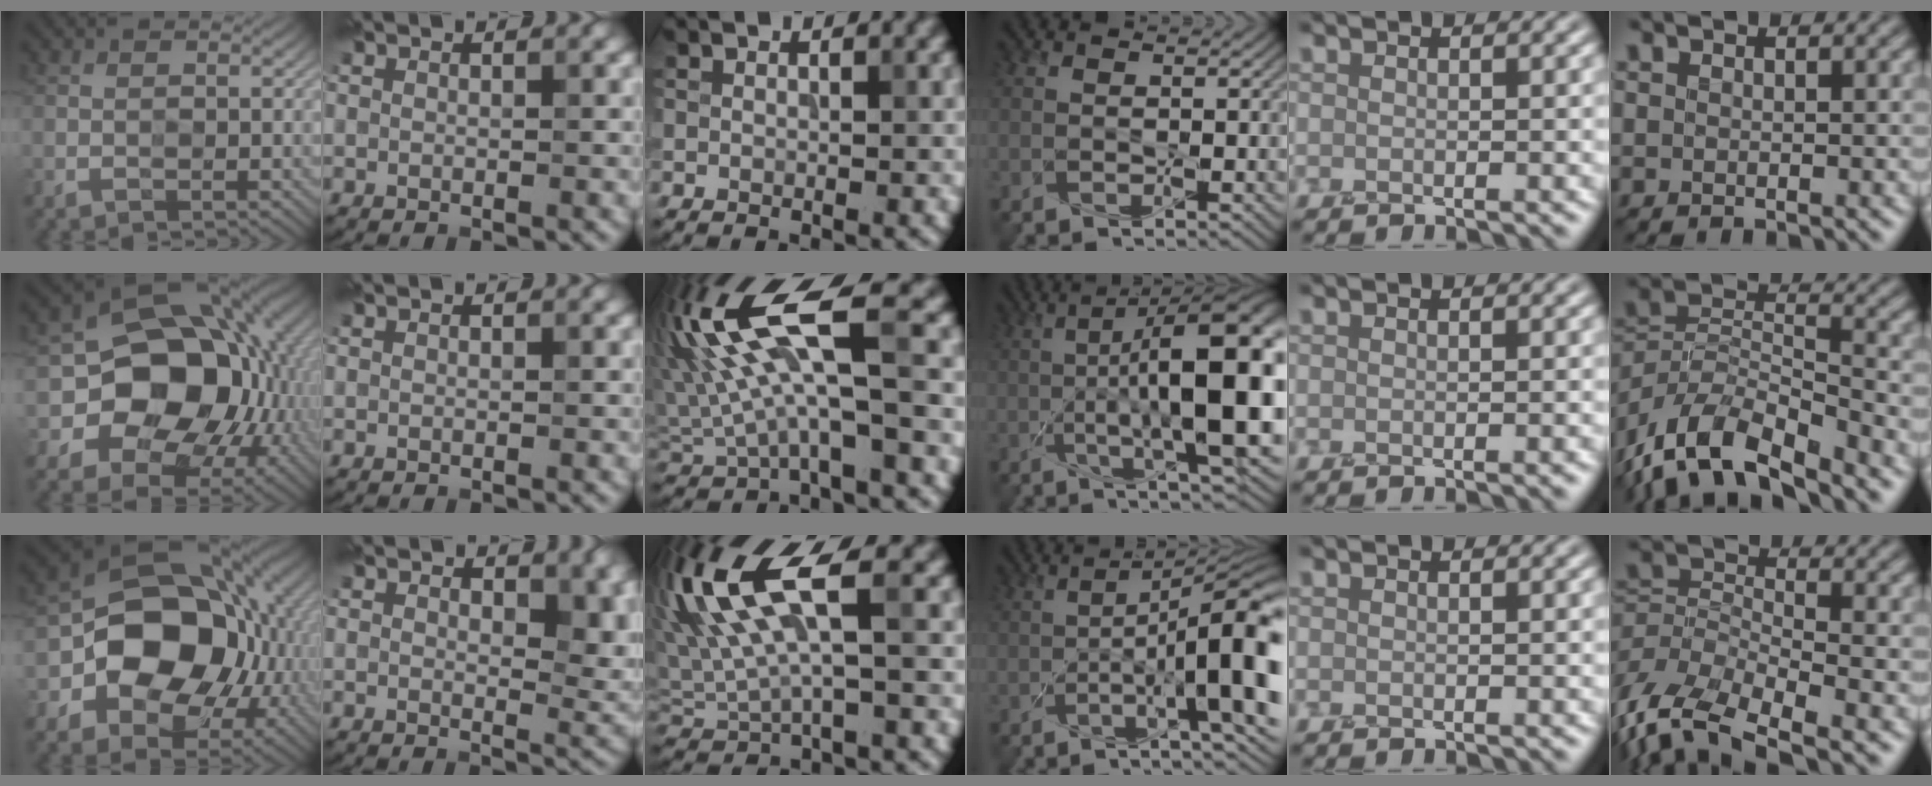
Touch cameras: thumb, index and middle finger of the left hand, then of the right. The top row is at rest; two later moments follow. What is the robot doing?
{"motion": "screw", "object": "medicine bottle"}